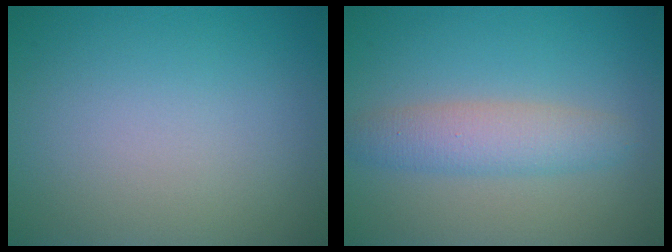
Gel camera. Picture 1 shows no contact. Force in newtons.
{"total": 3.4, "press": 3.4, "slide": 0.1}